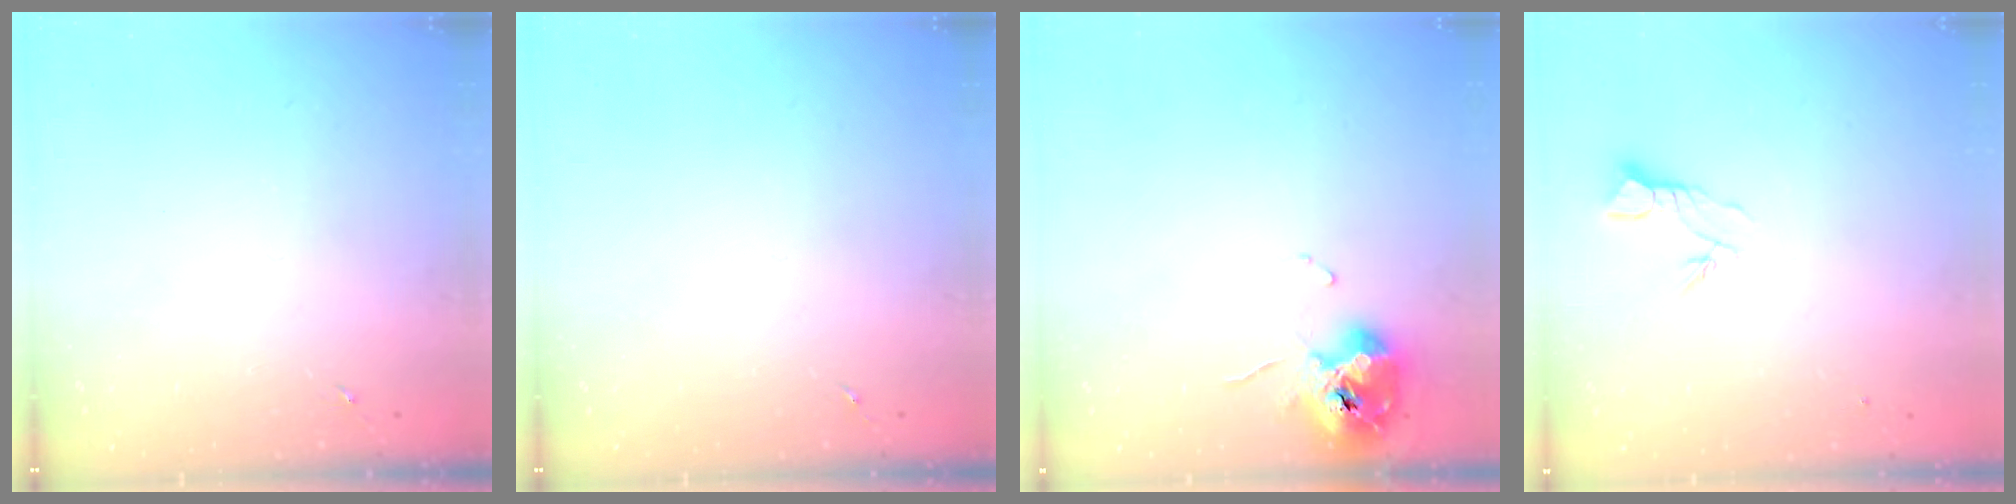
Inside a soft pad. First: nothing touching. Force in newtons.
{"total": 0.0}
{"total": 11.0, "press": 11.0, "slide": 1.1}
{"total": 3.4, "press": 3.4, "slide": 0.2}